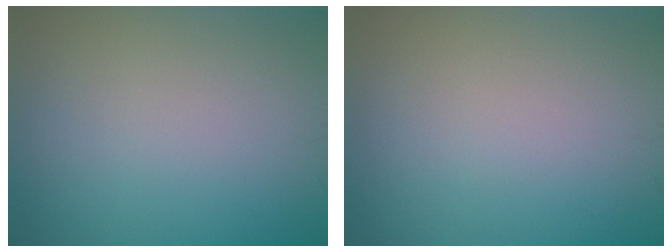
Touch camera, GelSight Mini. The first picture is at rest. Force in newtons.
{"total": 0.0}